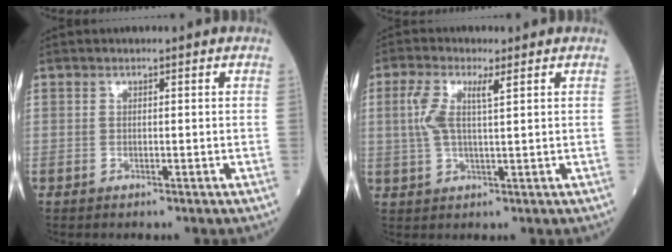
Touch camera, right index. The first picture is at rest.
{"total": 5.7, "force": [1.8, 1.2, 5.3], "torque": [-0.127, 0.016, 0.036]}